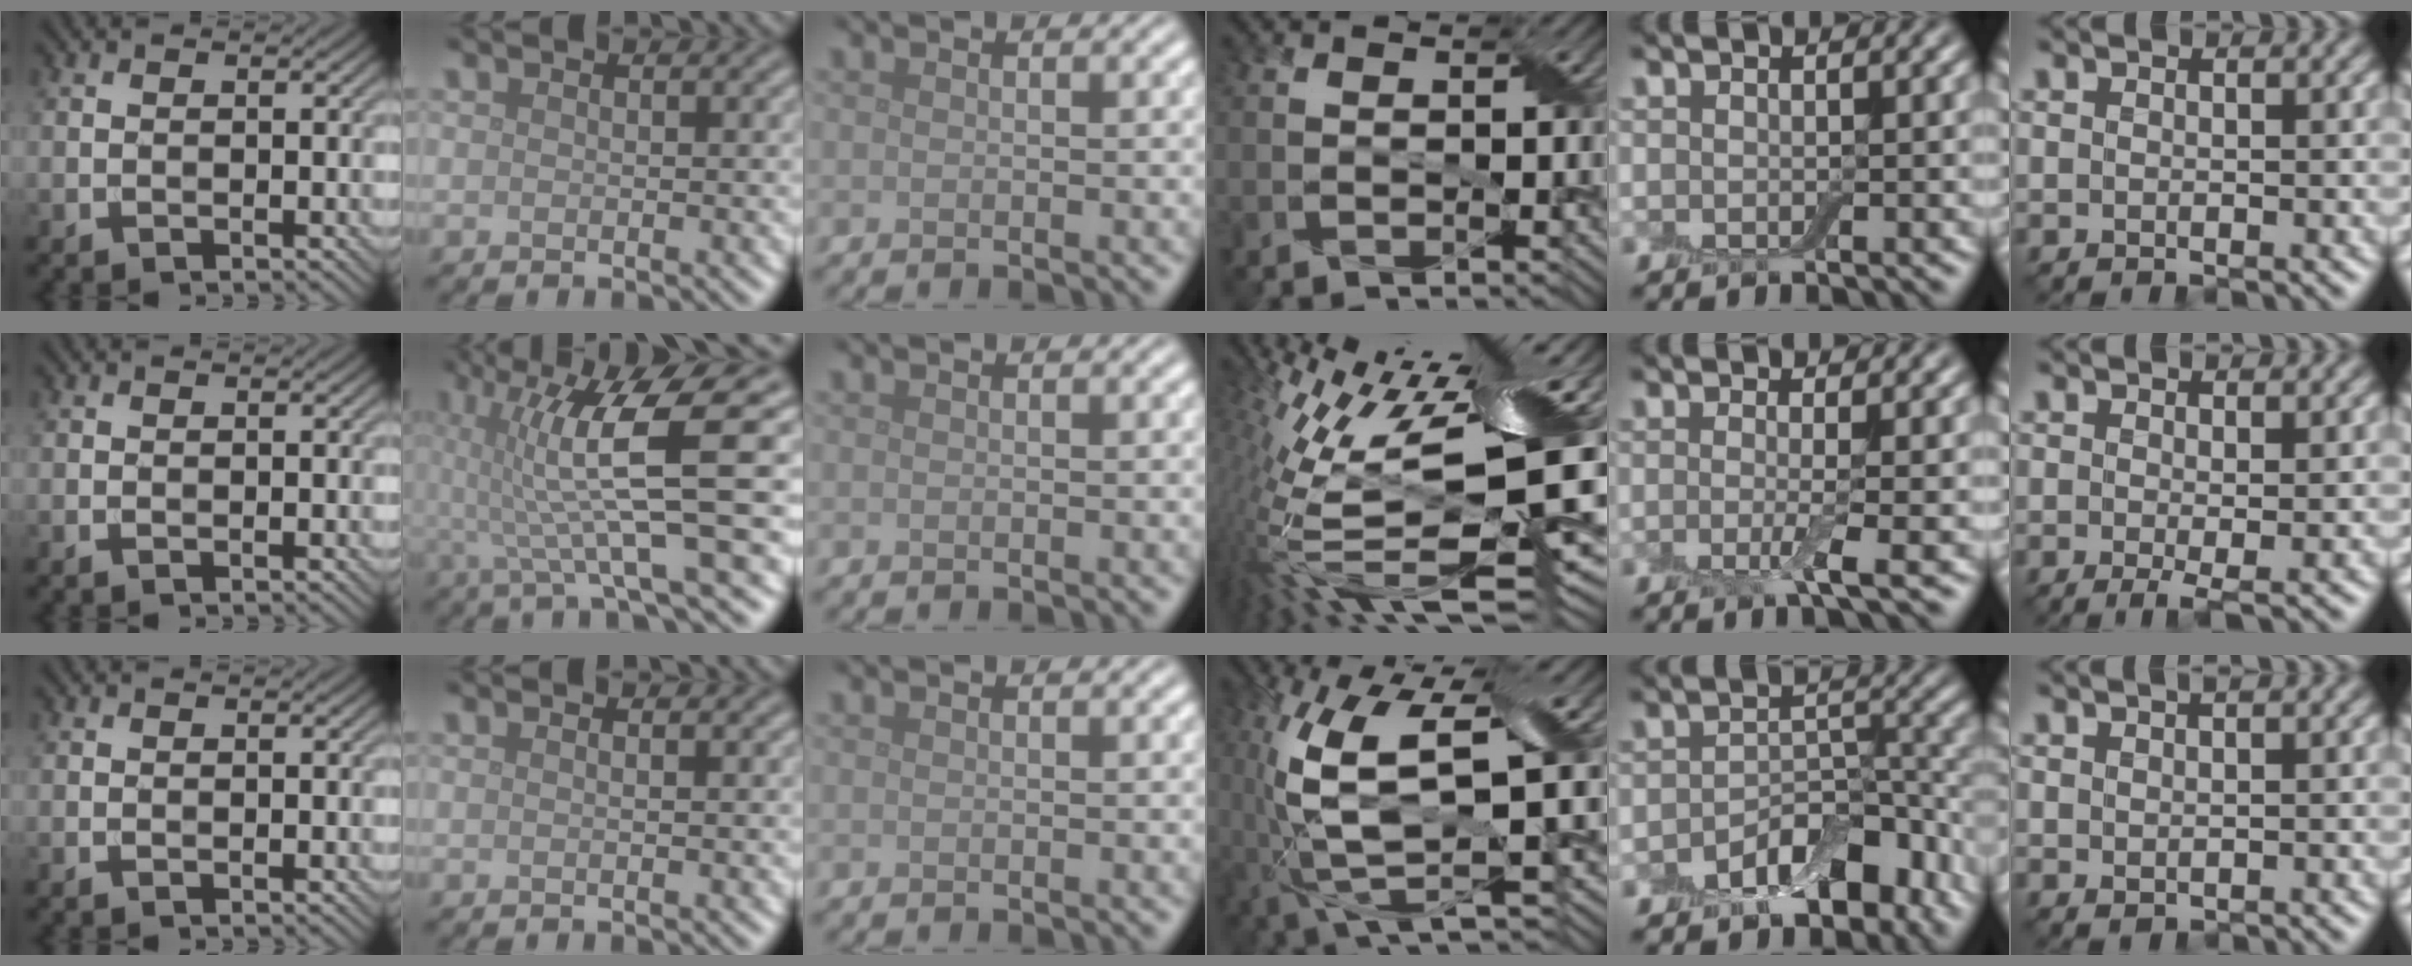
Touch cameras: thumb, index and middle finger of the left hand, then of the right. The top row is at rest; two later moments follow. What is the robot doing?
{"motion": "peel", "object": "aluminum foil"}